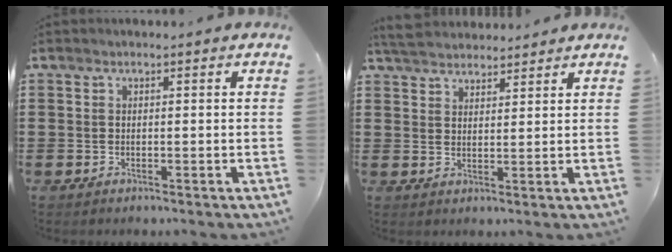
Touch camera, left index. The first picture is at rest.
{"total": 3.8, "force": [3.7, 0.8, 0.6], "torque": [-0.025, -0.001, 0.070]}